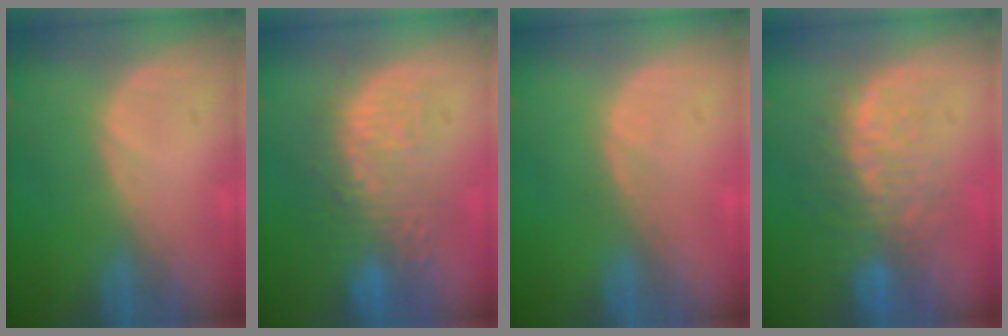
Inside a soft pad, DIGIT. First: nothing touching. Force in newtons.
{"total": 10.4, "press": 9.5, "slide": 4.2}
{"total": 0.5, "press": 0.5, "slide": 0.1}
{"total": 9.5, "press": 8.5, "slide": 4.2}